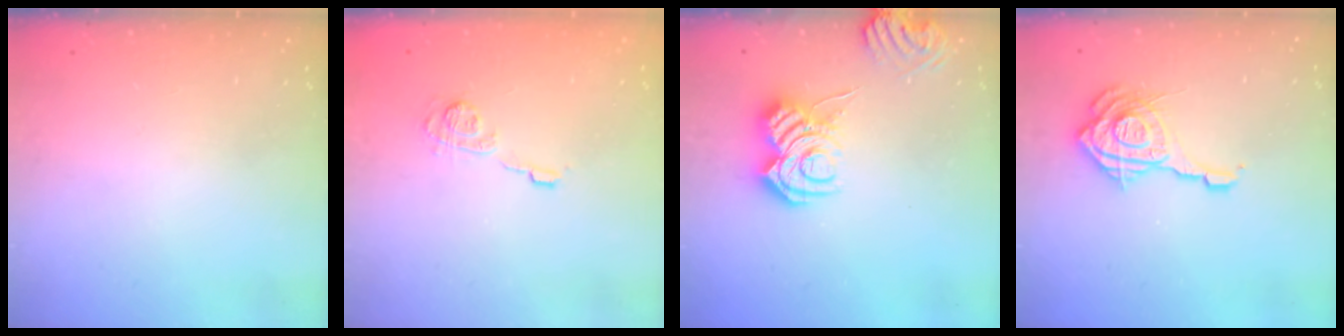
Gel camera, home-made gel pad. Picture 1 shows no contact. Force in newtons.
{"total": 8.8, "press": 8.7, "slide": 0.9}
{"total": 9.5, "press": 9.5, "slide": 1.0}
{"total": 15.1, "press": 14.9, "slide": 2.1}